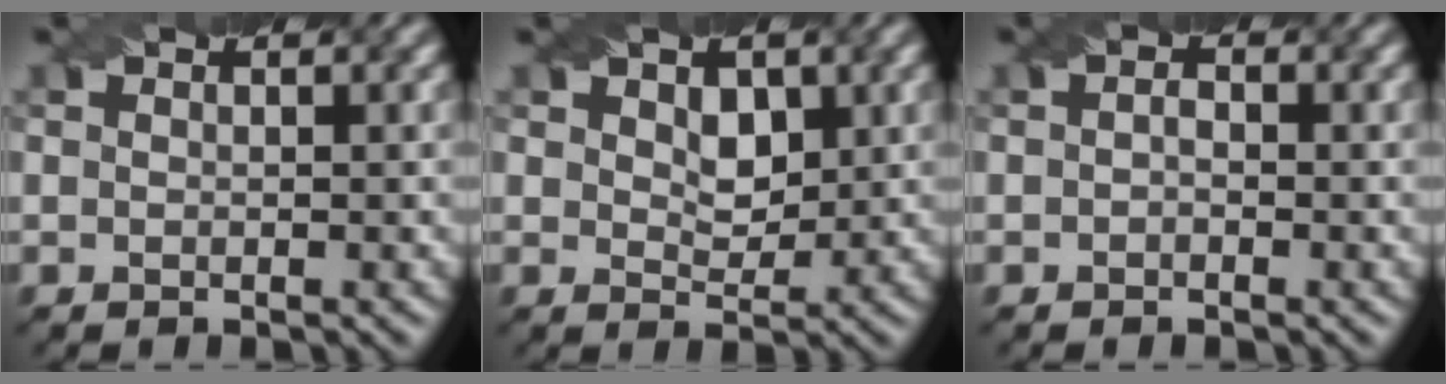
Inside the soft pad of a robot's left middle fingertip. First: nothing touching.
{"total": 2.6, "force": [1.0, 1.8, 1.6], "torque": [-0.031, -0.008, 0.016]}
{"total": 1.0, "force": [-0.1, 0.7, 0.8], "torque": [-0.011, -0.001, -0.007]}